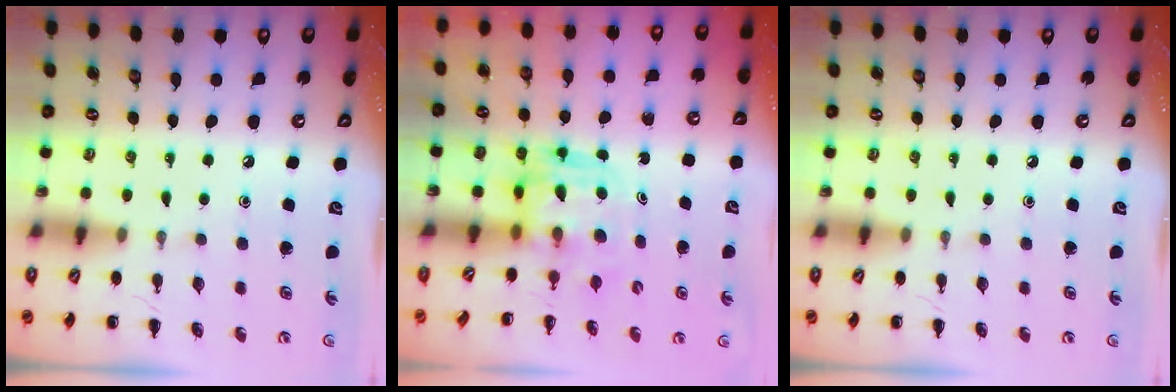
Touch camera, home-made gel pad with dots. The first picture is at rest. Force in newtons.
{"total": 3.8, "press": 3.8, "slide": 0.2}
{"total": 0.0}